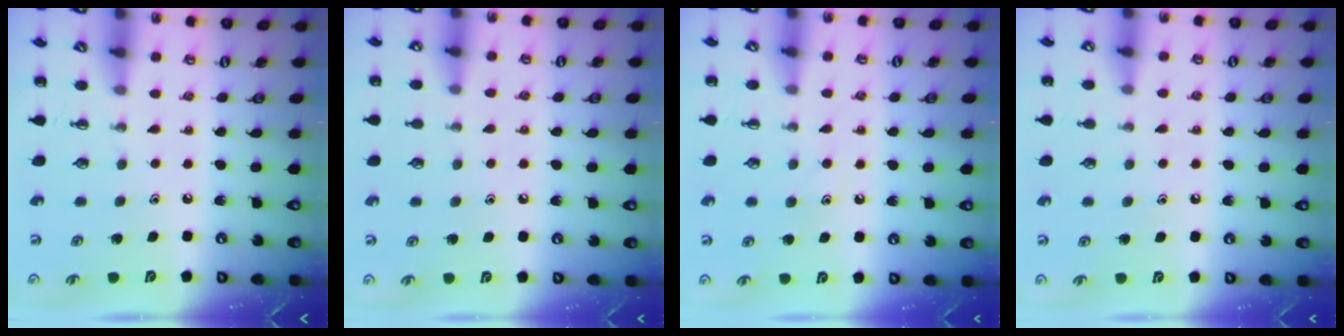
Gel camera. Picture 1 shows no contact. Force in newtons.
{"total": 5.5, "press": 5.2, "slide": 1.6}
{"total": 6.4, "press": 6.3, "slide": 1.1}
{"total": 4.9, "press": 4.7, "slide": 1.5}